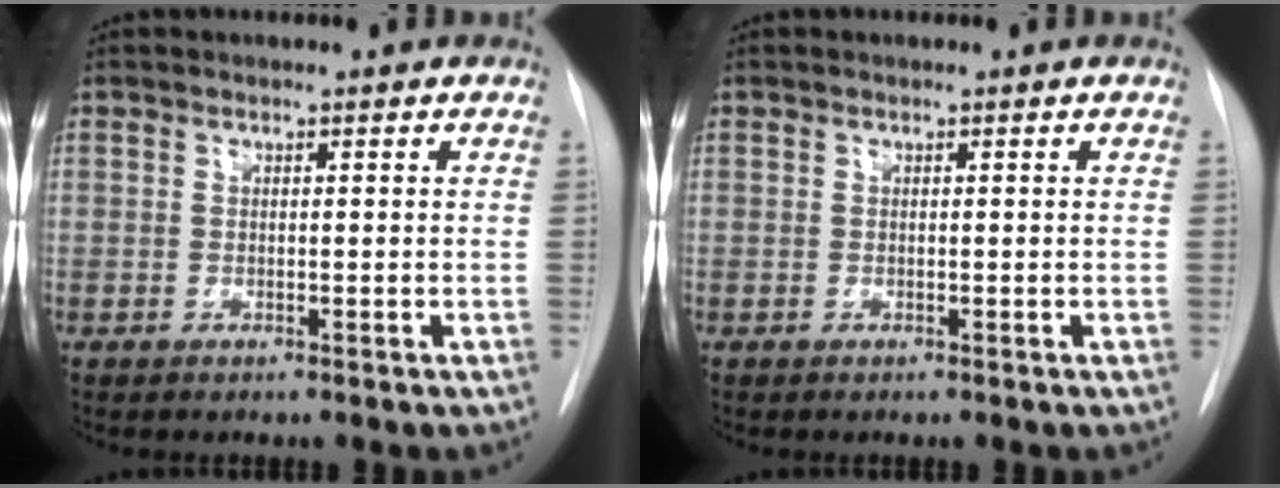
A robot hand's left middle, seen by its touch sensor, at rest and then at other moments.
{"total": 0.0}